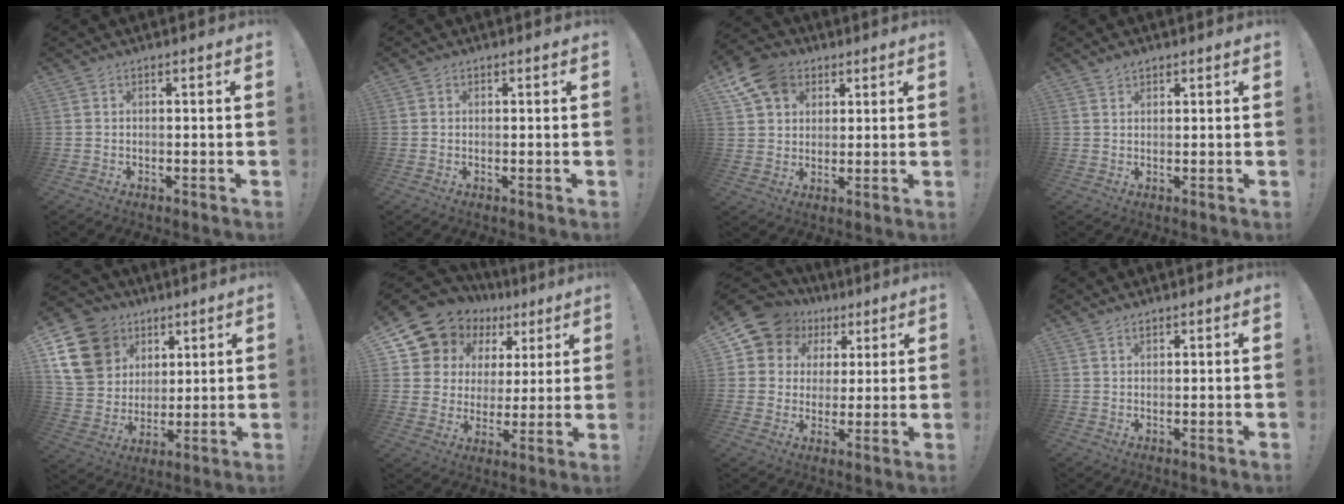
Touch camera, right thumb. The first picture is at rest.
{"total": 0.6, "force": [0.3, 0.5, 0.1], "torque": [0.001, -0.001, 0.006]}
{"total": 11.2, "force": [5.6, 8.6, 4.6], "torque": [-0.083, -0.018, 0.115]}
{"total": 2.0, "force": [1.6, 1.0, 0.6], "torque": [-0.007, -0.007, 0.030]}
{"total": 17.6, "force": [6.9, 14.5, 7.1], "torque": [-0.112, -0.027, 0.153]}
{"total": 12.1, "force": [8.6, 8.0, 2.7], "torque": [-0.064, -0.065, 0.172]}
{"total": 9.9, "force": [4.9, 8.4, 1.9], "torque": [-0.038, -0.036, 0.103]}
{"total": 1.3, "force": [1.1, 0.6, 0.2], "torque": [0.008, -0.010, 0.019]}